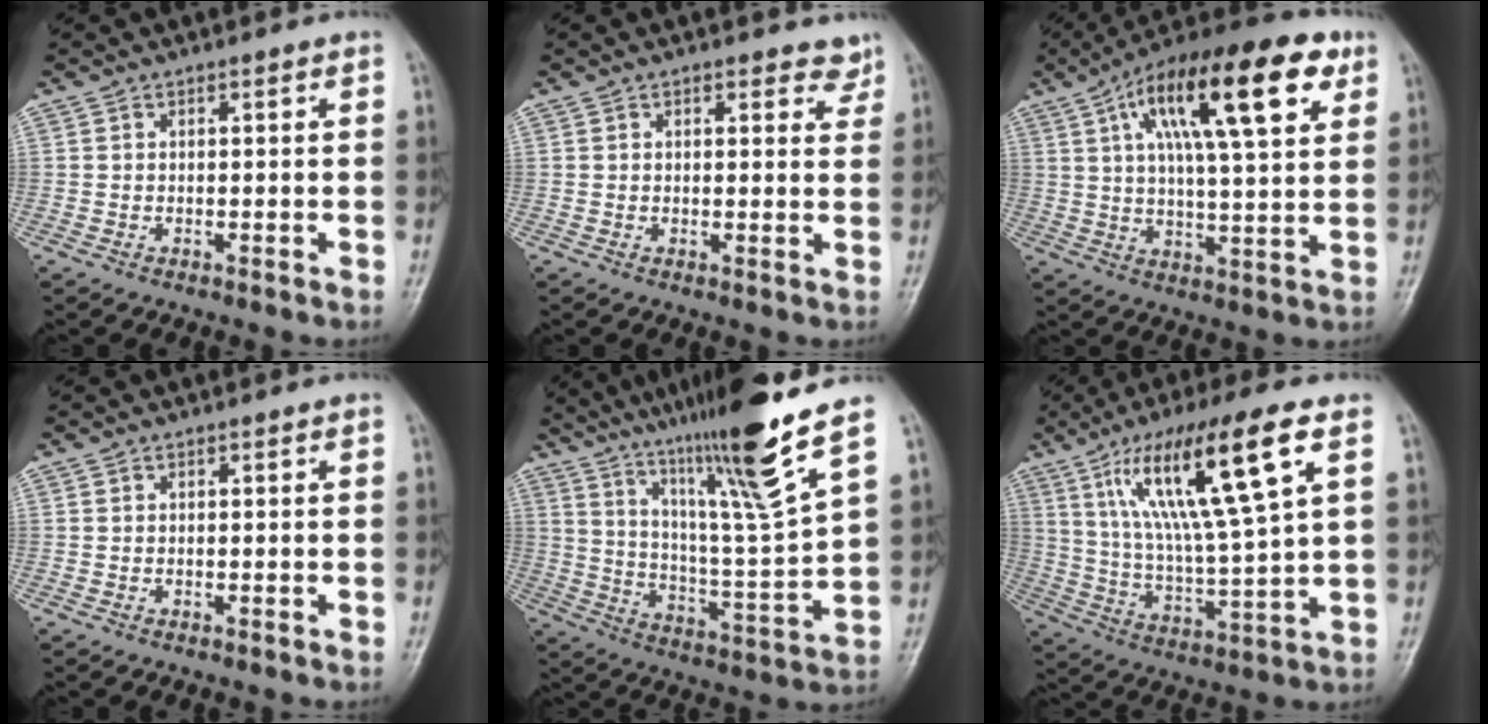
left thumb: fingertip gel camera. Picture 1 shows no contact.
{"total": 3.8, "force": [2.6, 1.9, 2.0], "torque": [0.003, -0.012, 0.028]}
{"total": 22.6, "force": [9.4, 7.3, 19.2], "torque": [-0.295, 0.003, 0.145]}
{"total": 0.0}
{"total": 19.9, "force": [13.8, -0.3, 14.3], "torque": [-0.224, -0.074, 0.236]}
{"total": 20.2, "force": [8.6, 3.2, 17.9], "torque": [-0.320, -0.023, 0.152]}